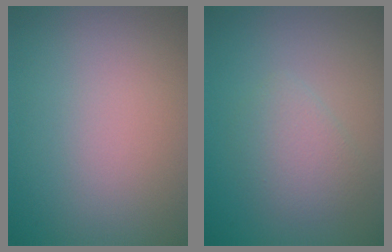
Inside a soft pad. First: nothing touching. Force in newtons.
{"total": 2.4, "press": 2.4, "slide": 0.1}